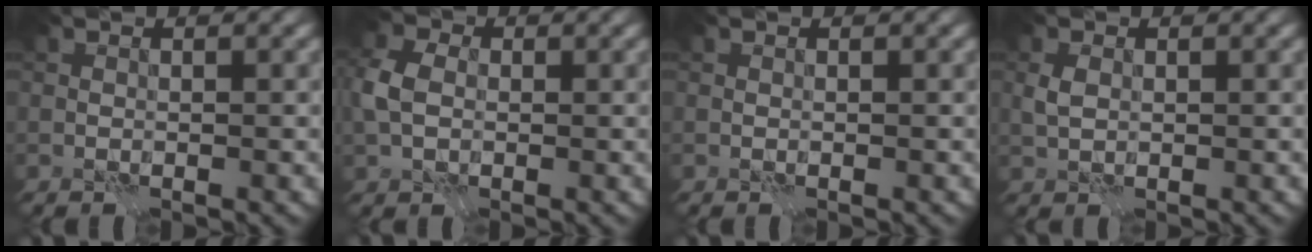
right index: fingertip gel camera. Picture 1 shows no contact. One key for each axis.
{"total": 4.5, "fx": -0.1, "fy": 3.3, "fz": 3.0, "tx": -0.078, "ty": 0.006, "tz": -0.009}
{"total": 0.0}
{"total": 1.5, "fx": 0.2, "fy": 1.1, "fz": 1.0, "tx": -0.025, "ty": 0.004, "tz": 0.004}